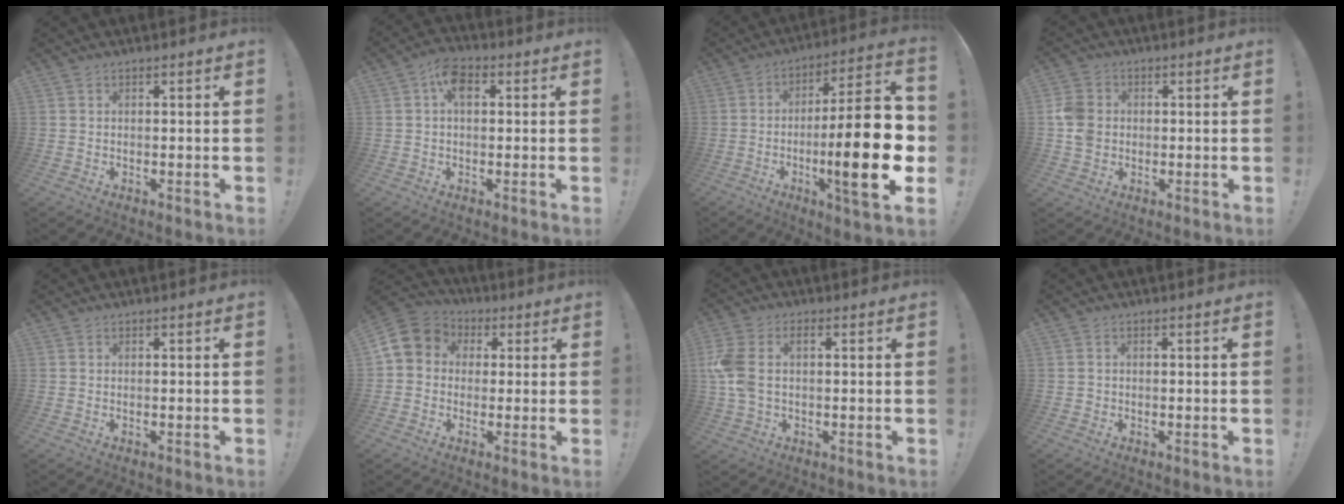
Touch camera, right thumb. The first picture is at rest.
{"total": 6.5, "force": [1.6, 3.9, 4.9], "torque": [-0.080, 0.007, 0.029]}
{"total": 23.3, "force": [-4.8, 4.9, 22.2], "torque": [-0.349, 0.023, -0.076]}
{"total": 7.8, "force": [-0.1, 6.9, 3.7], "torque": [-0.068, 0.014, 0.001]}
{"total": 0.0}
{"total": 8.6, "force": [1.3, 7.7, 3.7], "torque": [-0.057, 0.004, 0.030]}
{"total": 8.0, "force": [0.7, 5.4, 5.9], "torque": [-0.132, 0.000, 0.012]}
{"total": 0.8, "force": [-0.1, 0.8, 0.1], "torque": [-0.005, 0.004, -0.002]}